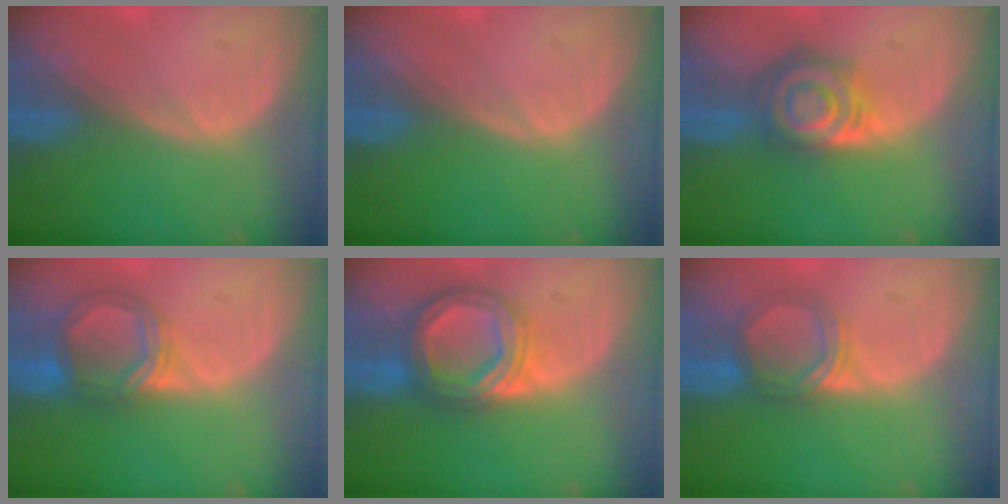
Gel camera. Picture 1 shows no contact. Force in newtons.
{"total": 0.0}
{"total": 7.8, "press": 7.0, "slide": 3.4}
{"total": 5.6, "press": 5.6, "slide": 0.3}
{"total": 8.2, "press": 8.2, "slide": 0.6}
{"total": 4.7, "press": 4.4, "slide": 1.7}